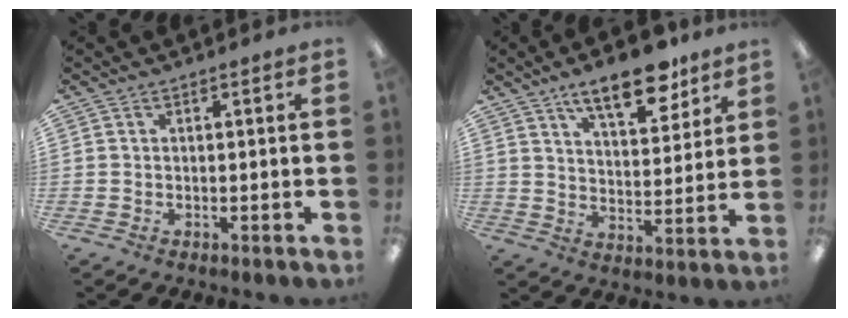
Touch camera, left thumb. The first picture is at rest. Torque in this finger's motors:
{"motor_torque": [1.96, 1.43, 1.49, -1.27, 0.35]}